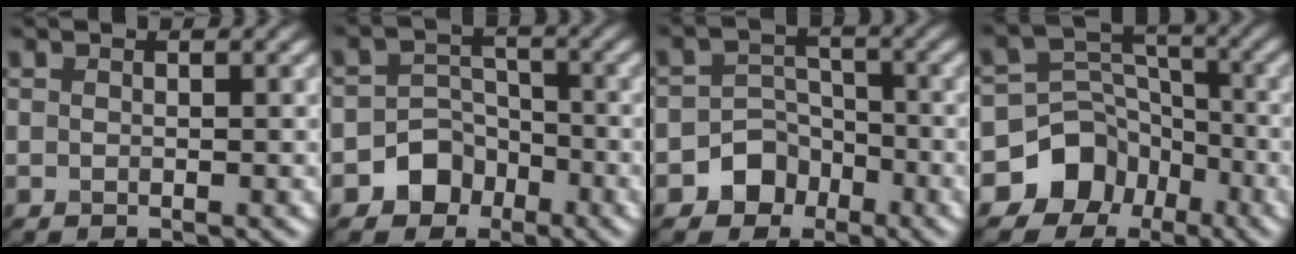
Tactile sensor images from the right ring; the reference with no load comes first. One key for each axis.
{"total": 4.4, "fx": -2.5, "fy": 3.6, "fz": 0.9, "tx": 0.020, "ty": 0.008, "tz": -0.056}
{"total": 4.6, "fx": -2.6, "fy": 3.7, "fz": 0.8, "tx": 0.020, "ty": 0.006, "tz": -0.059}
{"total": 8.9, "fx": -5.4, "fy": 7.0, "fz": 1.3, "tx": -0.006, "ty": 0.009, "tz": -0.112}